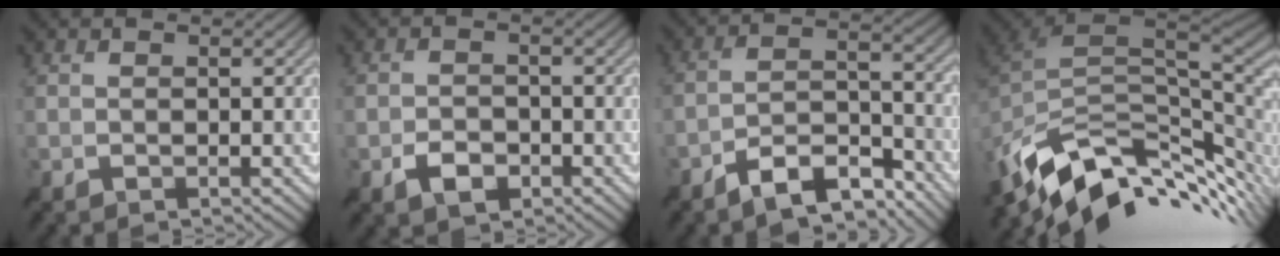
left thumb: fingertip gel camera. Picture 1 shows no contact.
{"total": 3.1, "force": [-1.8, 1.9, 1.6], "torque": [-0.028, -0.004, -0.033]}
{"total": 9.1, "force": [-7.2, 2.6, 4.9], "torque": [-0.081, 0.004, -0.136]}
{"total": 13.5, "force": [-3.8, 7.7, 10.4], "torque": [-0.226, -0.026, -0.055]}